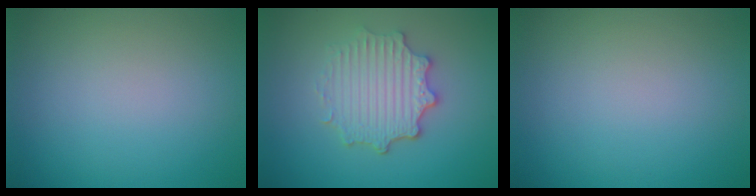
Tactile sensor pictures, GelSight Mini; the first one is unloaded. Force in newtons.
{"total": 4.4, "press": 3.7, "slide": 2.5}
{"total": 0.0}